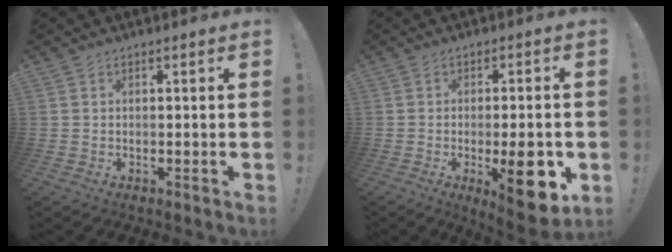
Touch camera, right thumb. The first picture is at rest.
{"total": 13.7, "force": [-3.4, 4.3, 12.6], "torque": [-0.144, -0.005, -0.041]}